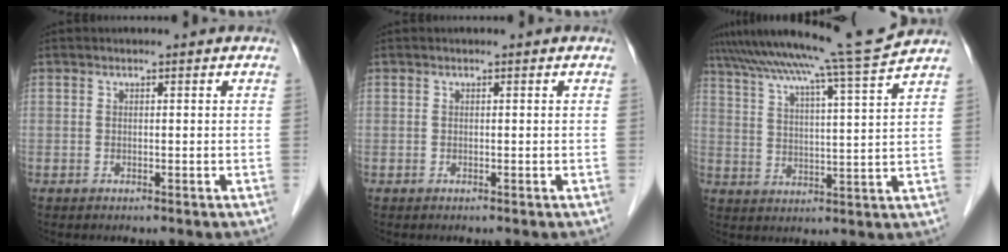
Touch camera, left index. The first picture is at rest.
{"total": 0.0}
{"total": 14.7, "force": [13.2, -3.1, 5.7], "torque": [-0.106, -0.033, 0.195]}